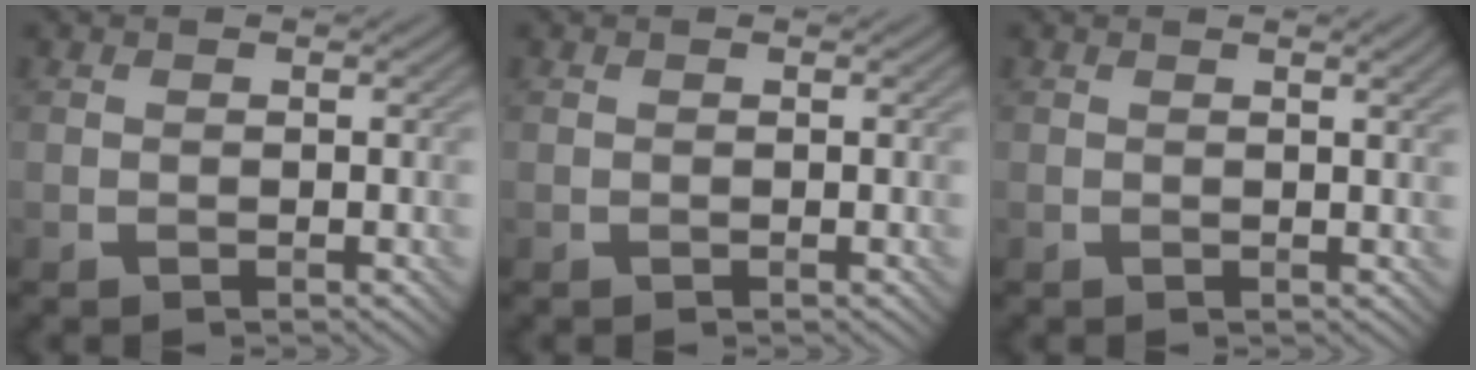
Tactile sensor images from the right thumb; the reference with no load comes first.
{"total": 0.0}
{"total": 1.9, "force": [0.8, 0.3, 1.7], "torque": [-0.023, 0.003, 0.011]}